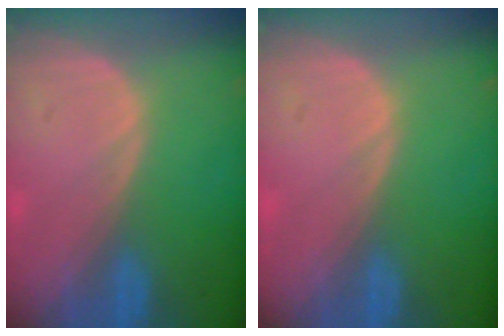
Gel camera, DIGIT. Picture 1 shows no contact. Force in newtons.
{"total": 0.0}